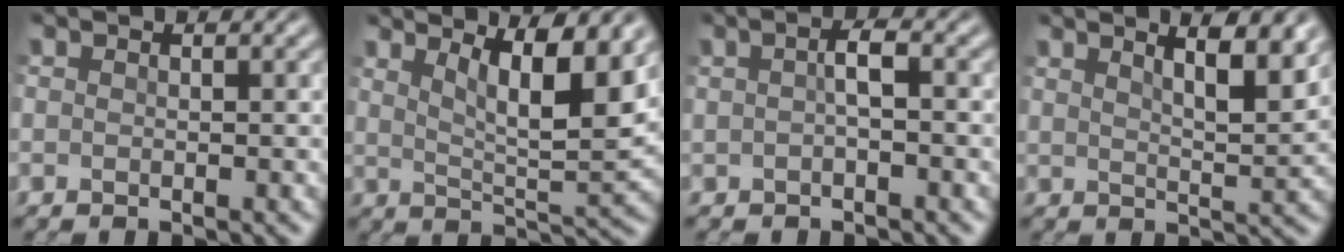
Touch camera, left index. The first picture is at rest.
{"total": 7.4, "force": [4.0, 1.8, 5.9], "torque": [-0.091, -0.006, 0.072]}
{"total": 1.7, "force": [-0.2, 0.4, 1.6], "torque": [-0.035, 0.006, -0.007]}
{"total": 5.7, "force": [3.6, 1.5, 4.1], "torque": [-0.047, 0.013, 0.038]}